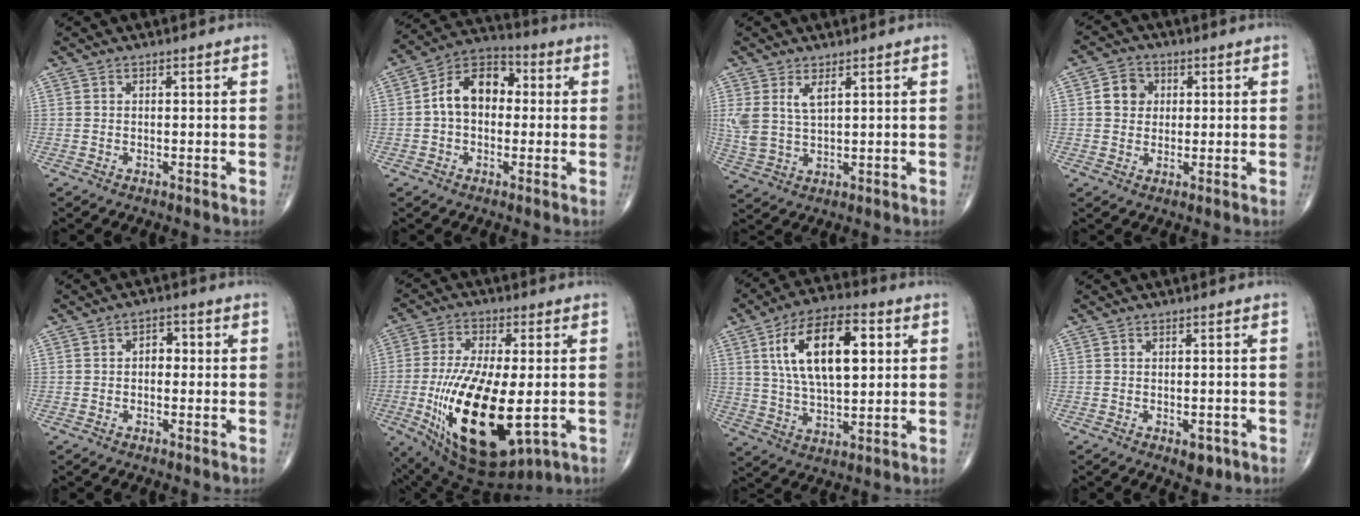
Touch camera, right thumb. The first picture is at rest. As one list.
[{"total": 11.2, "force": [0.6, 7.7, 8.2], "torque": [-0.117, 0.034, -0.004]}, {"total": 5.7, "force": [2.4, 2.5, 4.5], "torque": [-0.103, -0.009, 0.059]}, {"total": 5.3, "force": [0.9, 4.6, 2.4], "torque": [-0.019, 0.005, 0.009]}, {"total": 3.0, "force": [0.0, 2.1, 2.2], "torque": [-0.018, 0.013, -0.006]}, {"total": 22.5, "force": [-4.6, 9.5, 19.9], "torque": [-0.392, -0.023, -0.057]}, {"total": 17.5, "force": [4.7, 8.2, 14.7], "torque": [-0.241, 0.001, 0.082]}, {"total": 3.1, "force": [-1.4, 1.7, 2.1], "torque": [-0.017, 0.003, -0.013]}]